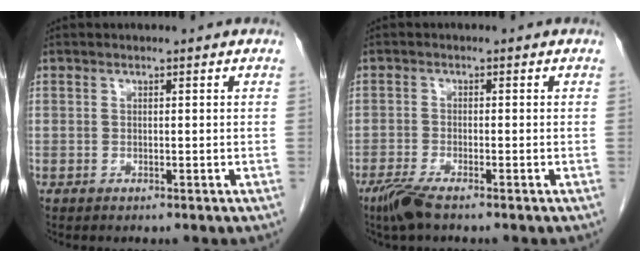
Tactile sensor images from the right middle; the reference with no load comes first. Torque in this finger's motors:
{"motor_torque": [0.52, -0.26, 0.07, 0.03]}